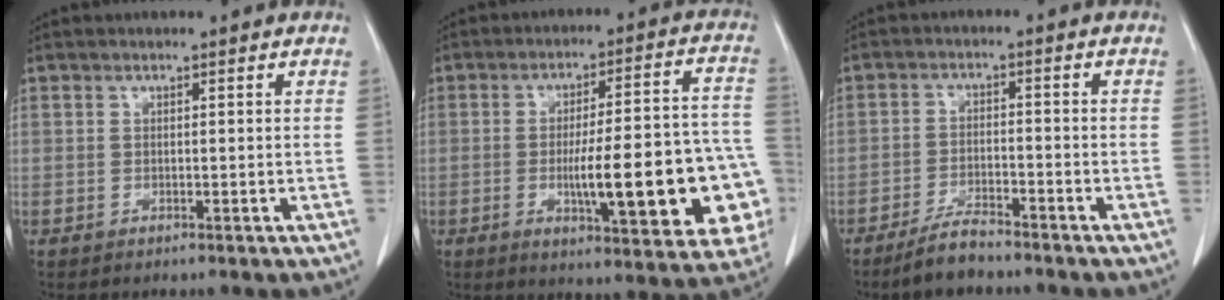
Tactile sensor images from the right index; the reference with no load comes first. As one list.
[{"total": 20.1, "force": [-4.6, 3.9, 19.2], "torque": [-0.188, 0.029, -0.046]}, {"total": 4.8, "force": [-4.2, 0.8, 2.2], "torque": [-0.045, -0.007, -0.079]}]